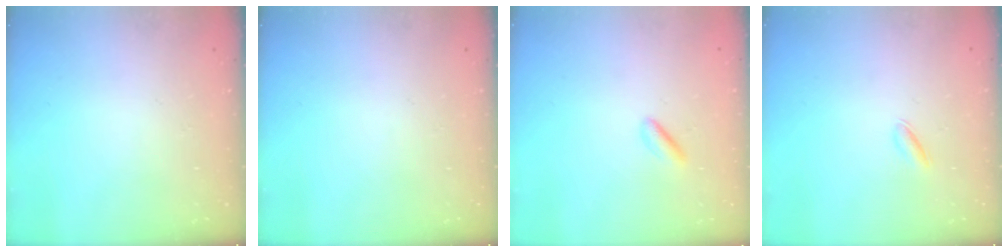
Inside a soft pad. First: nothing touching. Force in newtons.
{"total": 0.0}
{"total": 2.4, "press": 2.3, "slide": 0.6}
{"total": 2.1, "press": 2.1, "slide": 0.6}